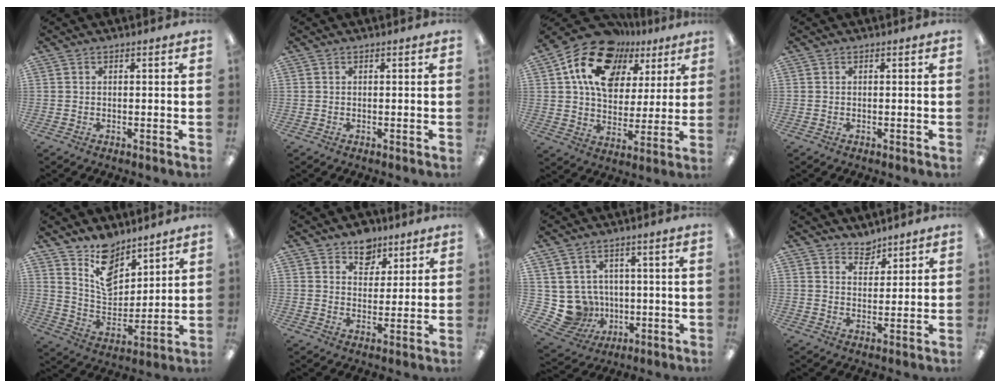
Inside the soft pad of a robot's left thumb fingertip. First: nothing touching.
{"total": 0.0}
{"total": 17.7, "force": [9.9, 12.1, 8.3], "torque": [-0.151, -0.044, 0.181]}
{"total": 0.0}
{"total": 11.7, "force": [8.8, 6.2, 4.6], "torque": [-0.074, -0.062, 0.166]}
{"total": 7.4, "force": [5.4, 4.8, 1.3], "torque": [-0.009, -0.031, 0.098]}
{"total": 8.4, "force": [0.2, 8.2, 1.9], "torque": [-0.085, -0.011, 0.015]}
{"total": 4.4, "force": [4.0, 1.7, 0.2], "torque": [0.002, -0.027, 0.074]}